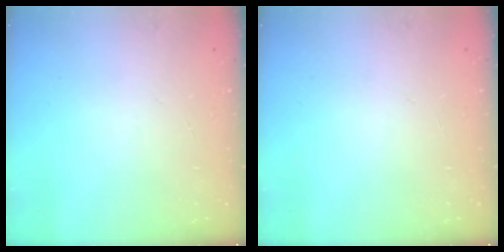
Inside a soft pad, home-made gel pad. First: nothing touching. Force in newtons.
{"total": 0.0}